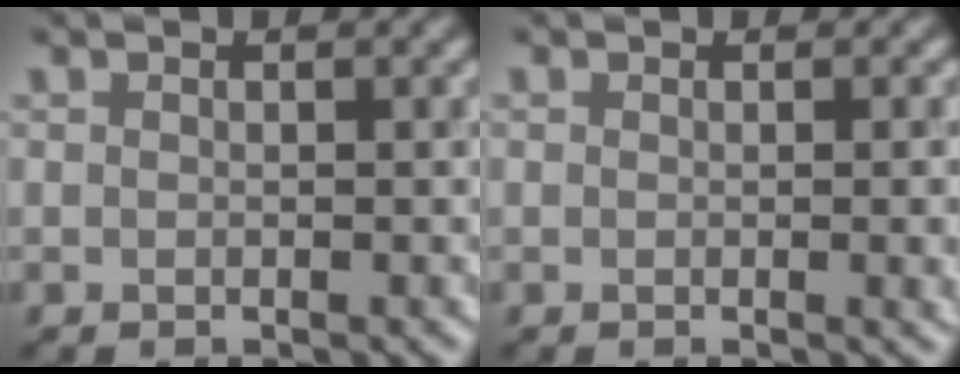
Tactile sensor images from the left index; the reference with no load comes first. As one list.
[{"total": 2.7, "force": [-0.1, 1.0, 2.5], "torque": [-0.018, -0.004, 0.001]}]